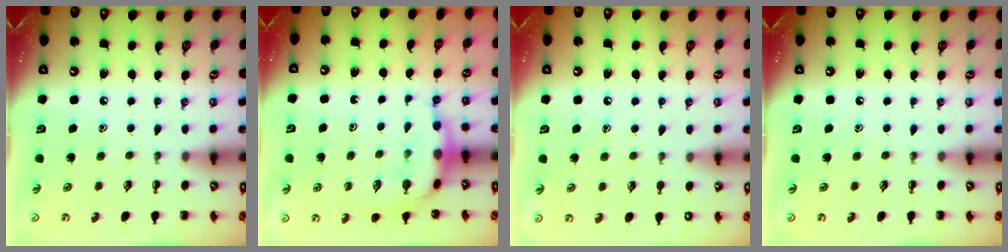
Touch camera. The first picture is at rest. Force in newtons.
{"total": 7.3, "press": 7.1, "slide": 2.0}
{"total": 5.1, "press": 4.9, "slide": 1.5}
{"total": 0.0}